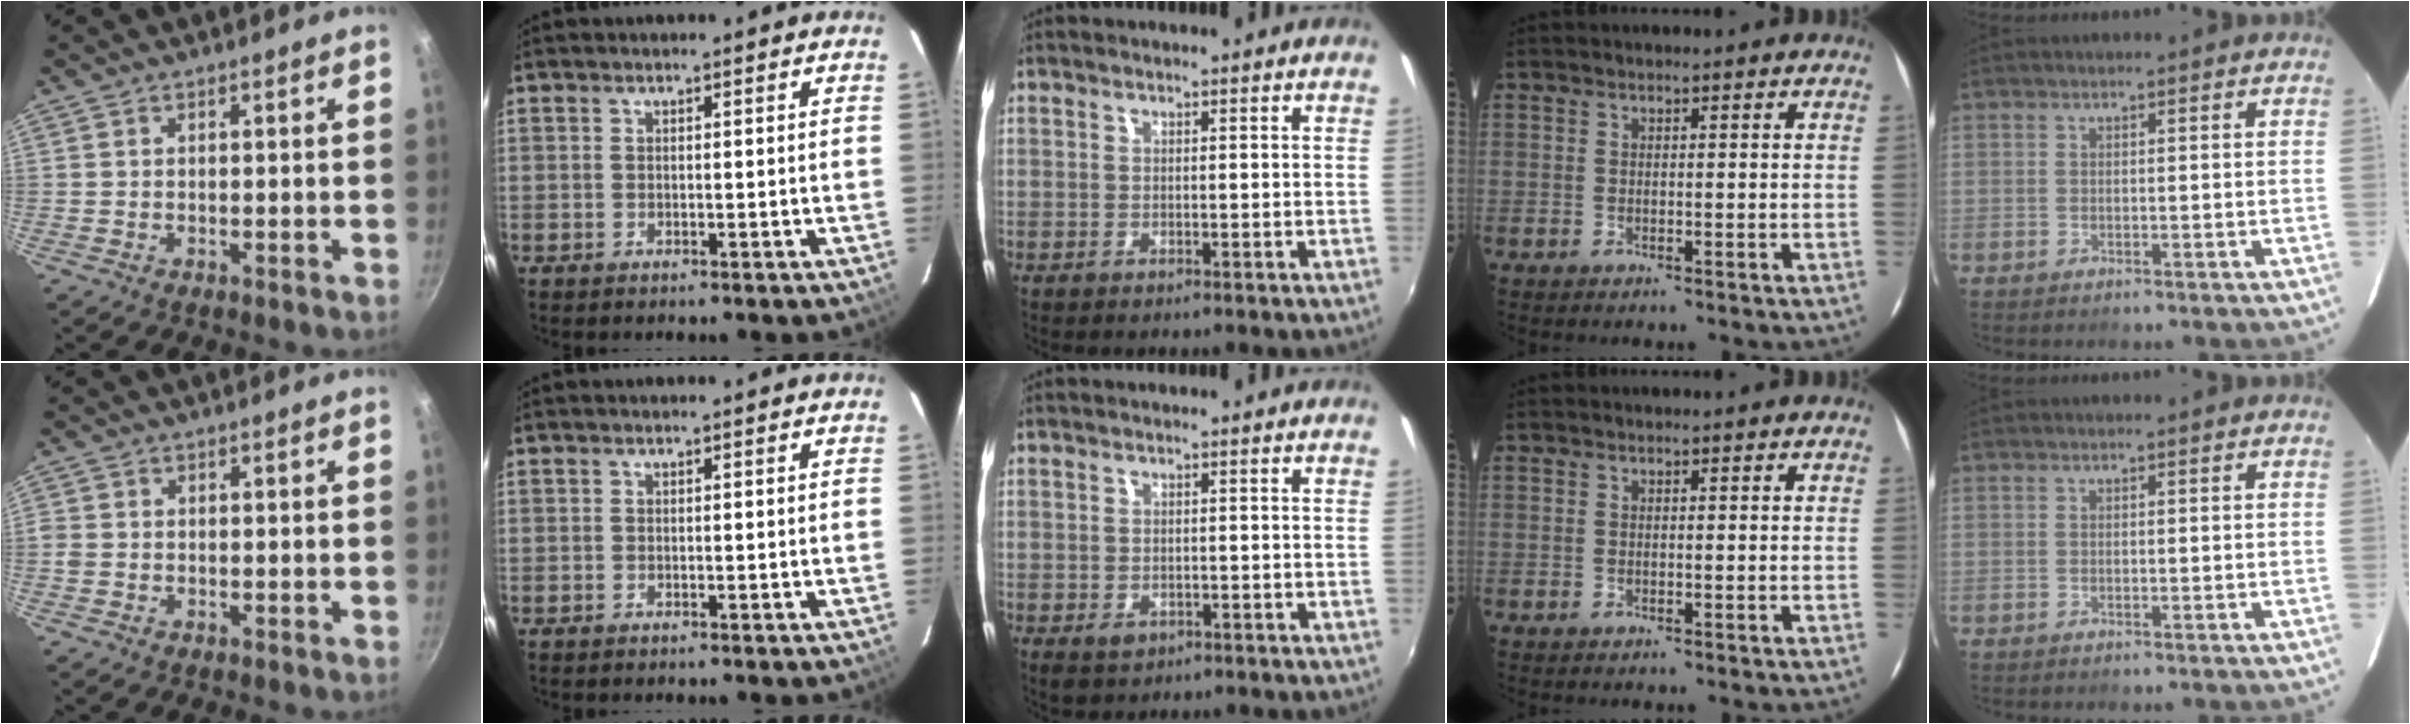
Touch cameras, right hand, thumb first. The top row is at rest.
{"thumb": {"total": 1.5, "force": [-0.4, 1.3, 0.6], "torque": [-0.011, 0.001, -0.010]}, "middle": {"total": 2.7, "force": [-1.2, 2.0, 1.4], "torque": [-0.026, -0.007, -0.014]}}